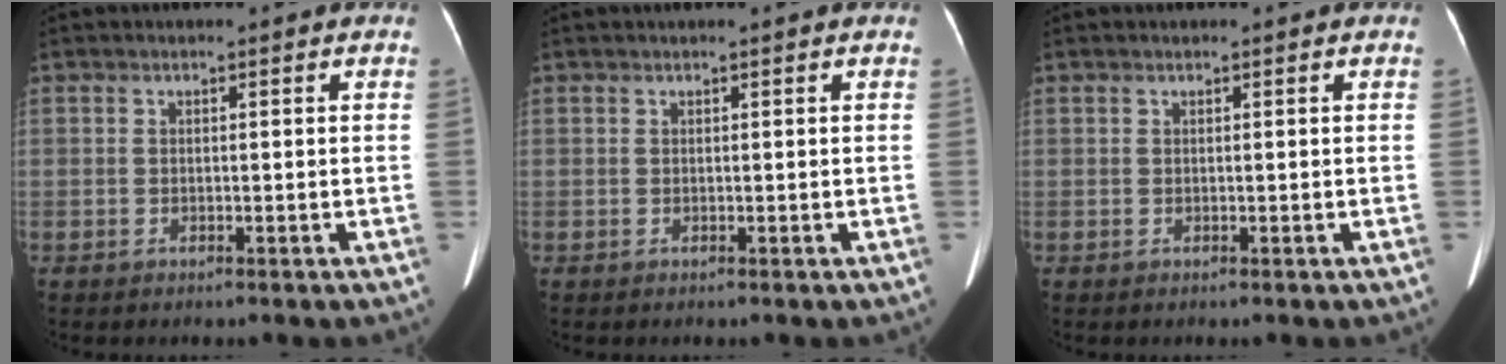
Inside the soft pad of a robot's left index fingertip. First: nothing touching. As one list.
[{"total": 0.5, "force": [0.4, -0.1, 0.3], "torque": [-0.006, 0.010, 0.009]}, {"total": 0.0}]